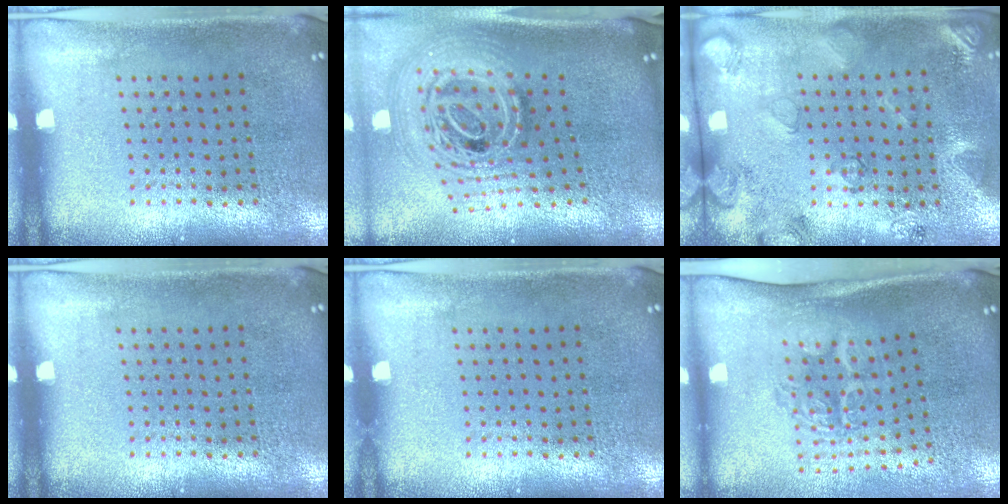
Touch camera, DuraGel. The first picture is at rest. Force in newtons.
{"total": 2.6, "press": 1.8, "slide": 1.9}
{"total": 2.3, "press": 1.8, "slide": 1.4}
{"total": 0.0}
{"total": 0.0}
{"total": 1.8, "press": 1.2, "slide": 1.3}